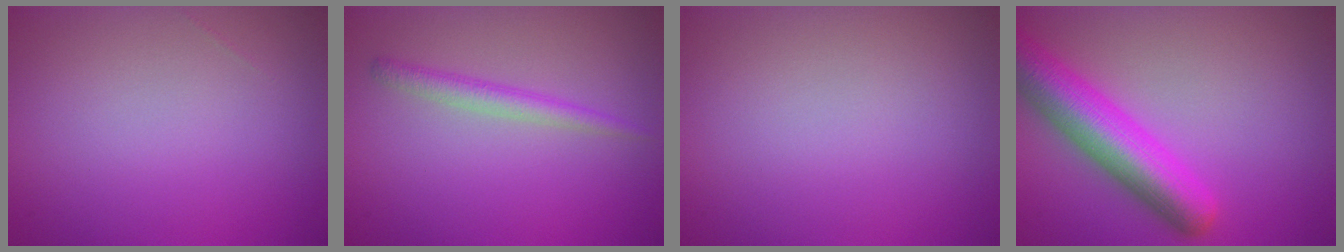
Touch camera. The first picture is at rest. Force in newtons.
{"total": 1.9, "press": 1.9, "slide": 0.1}
{"total": 0.0}
{"total": 7.2, "press": 7.2, "slide": 0.4}